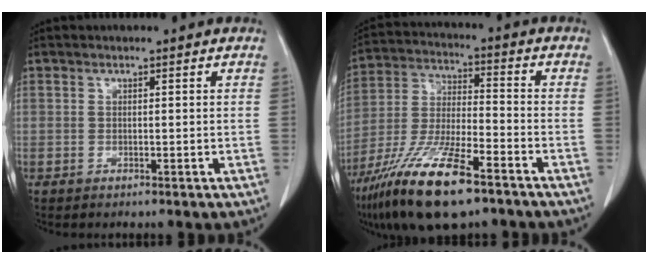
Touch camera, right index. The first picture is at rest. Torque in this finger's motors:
{"motor_torque": [1.09, -1.05, 0.75, 0.21]}